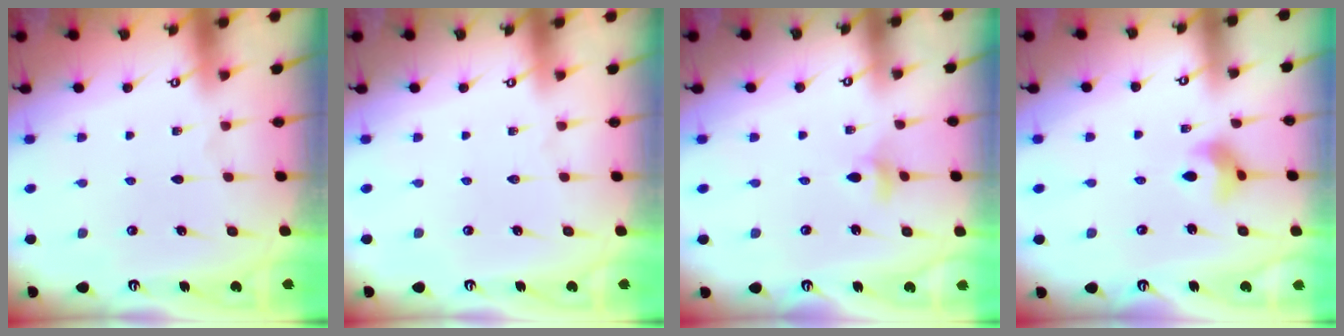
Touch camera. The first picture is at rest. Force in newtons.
{"total": 0.0}
{"total": 3.2, "press": 3.2, "slide": 0.5}
{"total": 6.0, "press": 5.9, "slide": 0.6}